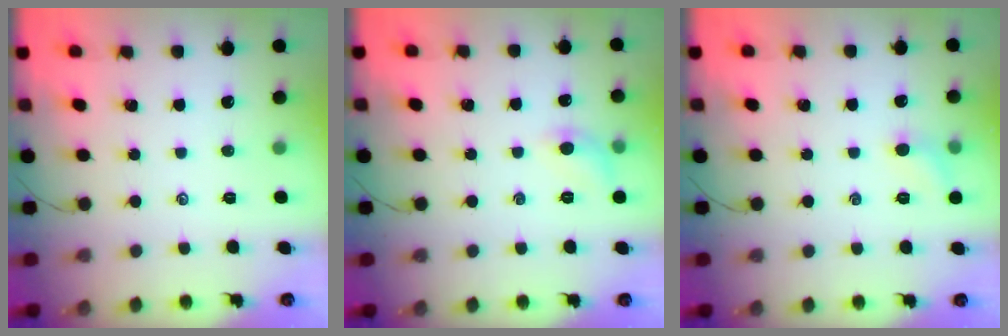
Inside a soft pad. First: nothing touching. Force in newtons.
{"total": 6.6, "press": 6.5, "slide": 1.5}
{"total": 5.6, "press": 5.3, "slide": 1.8}